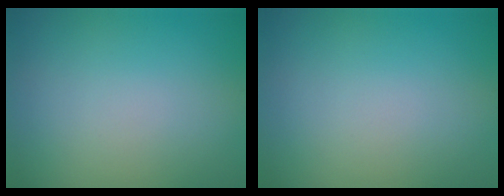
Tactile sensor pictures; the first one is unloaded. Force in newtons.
{"total": 0.0}